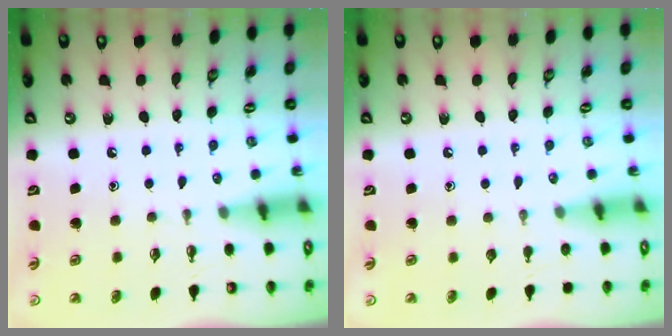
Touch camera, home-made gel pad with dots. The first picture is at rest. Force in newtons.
{"total": 0.0}